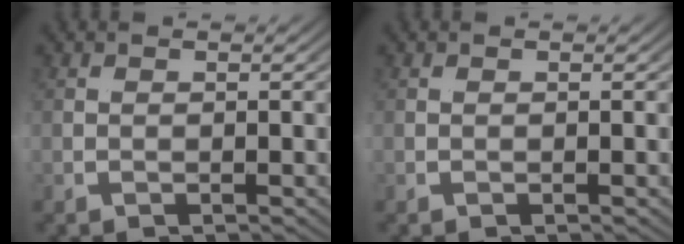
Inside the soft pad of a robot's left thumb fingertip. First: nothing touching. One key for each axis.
{"total": 0.0}